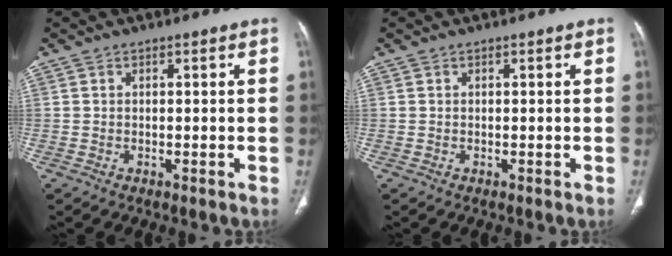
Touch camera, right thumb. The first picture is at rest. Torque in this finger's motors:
{"motor_torque": [0.00, 0.00, 0.00, 0.00, 0.00]}